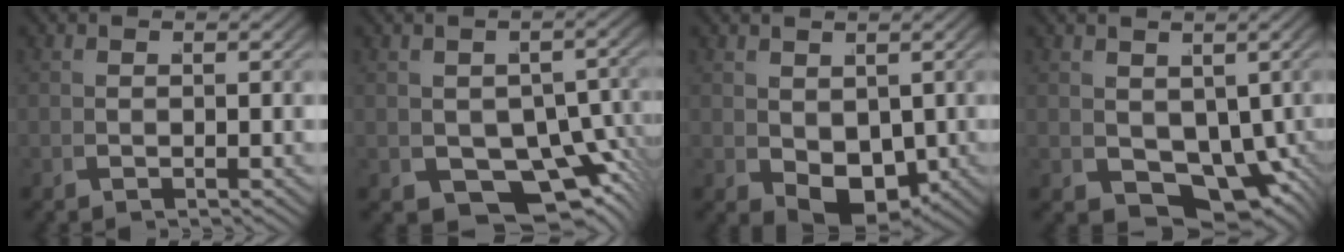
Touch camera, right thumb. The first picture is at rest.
{"total": 10.7, "force": [-5.2, 7.2, 5.9], "torque": [-0.125, -0.071, -0.045]}
{"total": 4.9, "force": [-0.2, 3.2, 3.7], "torque": [-0.069, -0.032, 0.021]}
{"total": 9.0, "force": [-2.5, 6.5, 5.6], "torque": [-0.105, -0.055, -0.010]}